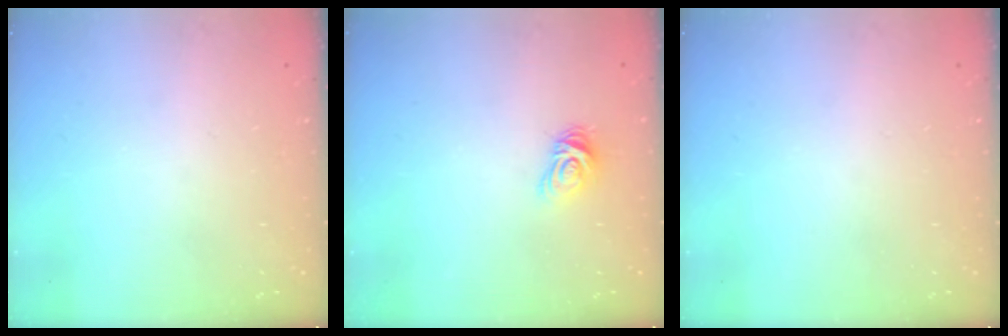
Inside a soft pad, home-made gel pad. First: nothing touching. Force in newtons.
{"total": 6.9, "press": 6.9, "slide": 0.5}
{"total": 0.0}